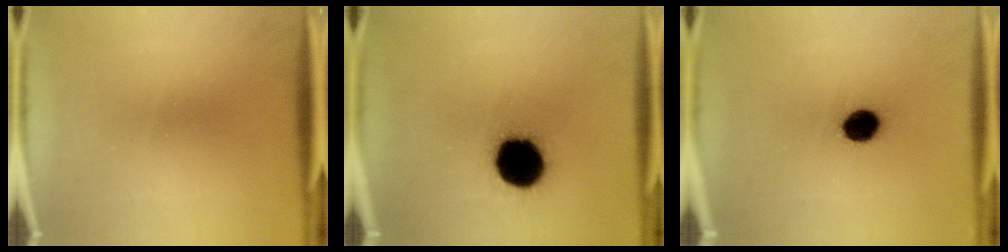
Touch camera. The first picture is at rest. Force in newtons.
{"total": 18.7}
{"total": 6.7}